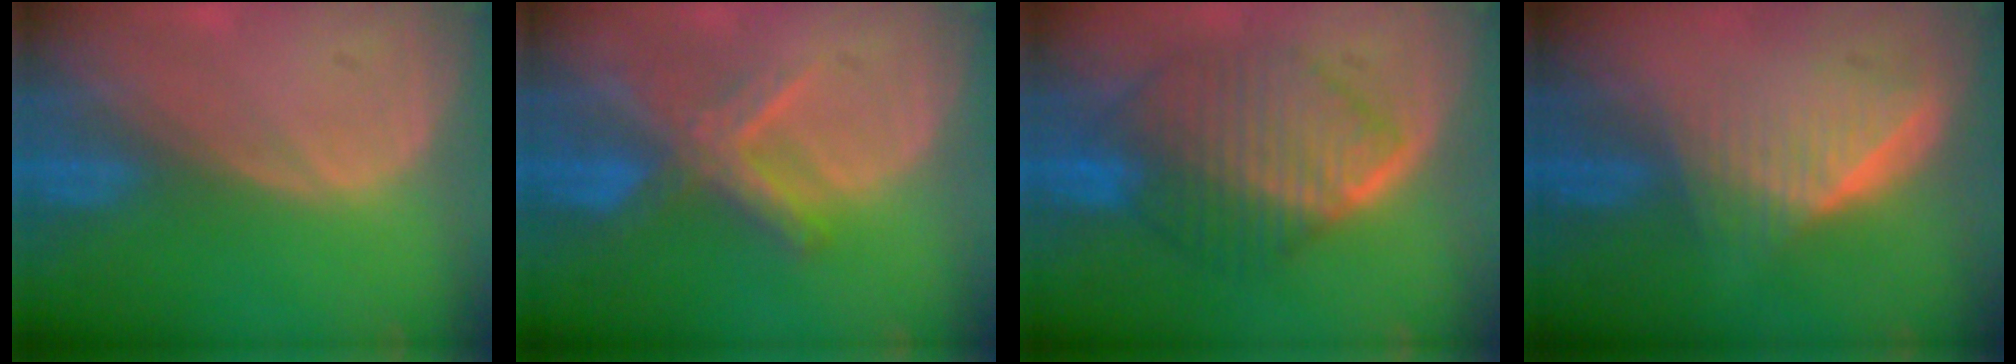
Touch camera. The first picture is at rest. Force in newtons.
{"total": 6.7, "press": 6.1, "slide": 2.9}
{"total": 10.6, "press": 10.5, "slide": 0.9}
{"total": 6.7, "press": 6.0, "slide": 3.0}